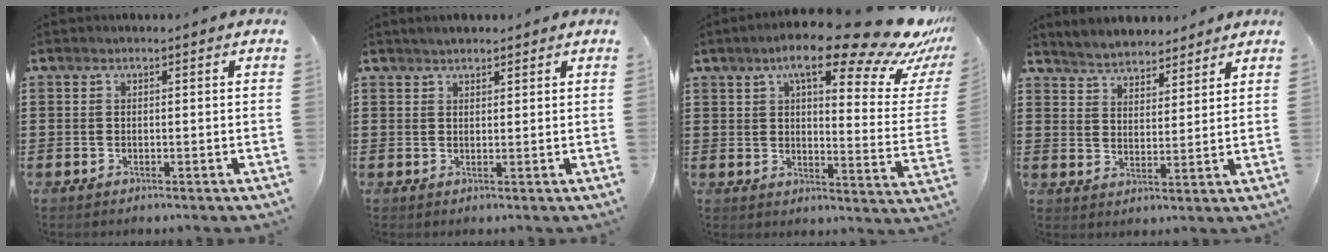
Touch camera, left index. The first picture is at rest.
{"total": 1.5, "force": [1.4, 0.4, 0.4], "torque": [-0.009, 0.004, 0.027]}
{"total": 16.4, "force": [11.9, 2.9, 11.0], "torque": [-0.184, -0.062, 0.188]}
{"total": 4.1, "force": [4.0, 0.7, -0.1], "torque": [-0.017, -0.015, 0.074]}